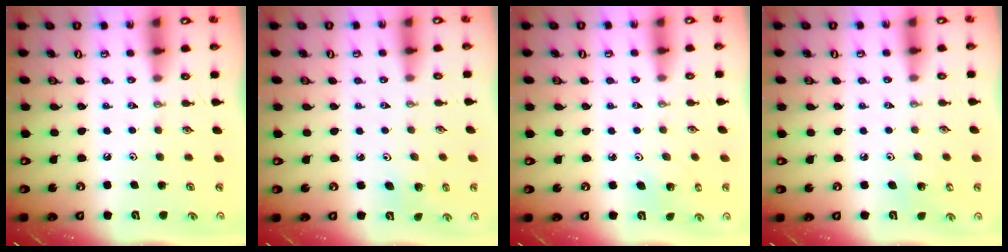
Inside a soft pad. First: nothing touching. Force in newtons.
{"total": 3.1, "press": 3.1, "slide": 0.1}
{"total": 1.7, "press": 1.6, "slide": 0.2}
{"total": 2.8, "press": 2.8, "slide": 0.2}